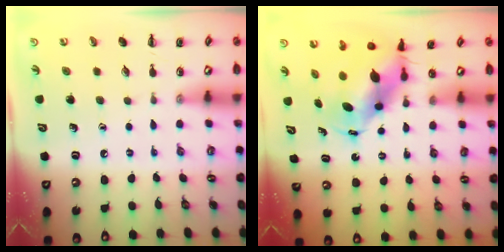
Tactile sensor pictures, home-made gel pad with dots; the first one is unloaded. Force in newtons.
{"total": 7.1, "press": 6.9, "slide": 1.8}